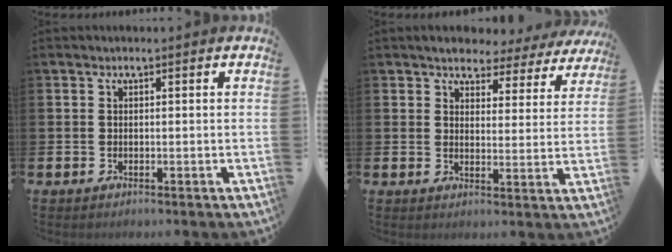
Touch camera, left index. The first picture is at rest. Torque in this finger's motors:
{"motor_torque": [1.17, -0.97, 0.51, 0.07]}